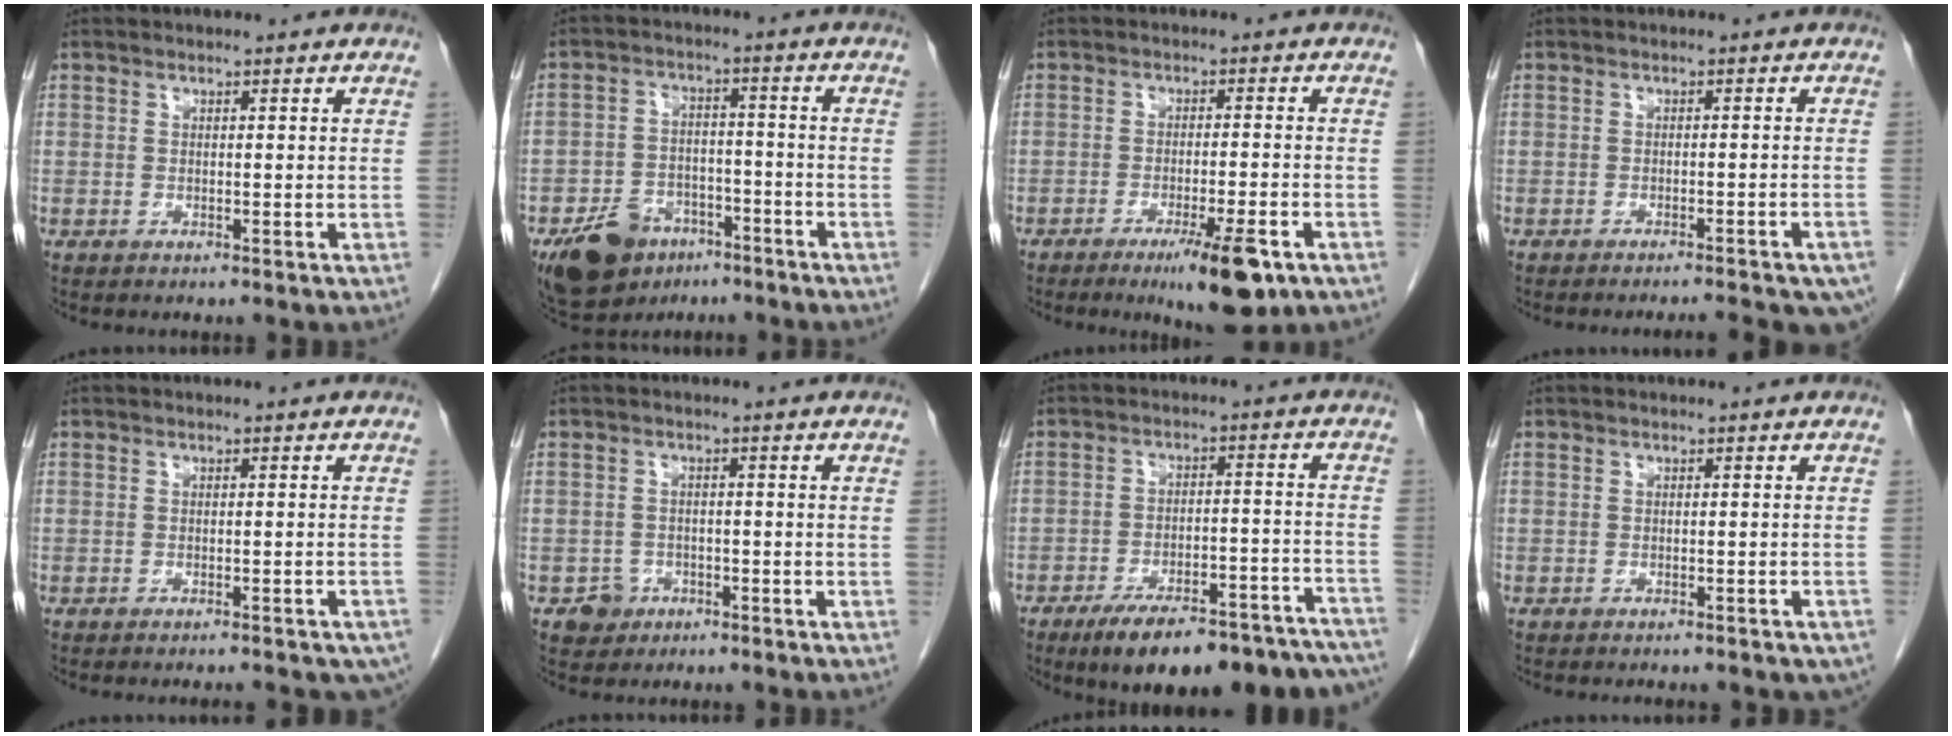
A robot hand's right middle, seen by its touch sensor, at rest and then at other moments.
{"total": 10.2, "force": [-6.7, 6.1, 4.6], "torque": [-0.087, 0.005, -0.107]}
{"total": 8.4, "force": [-4.8, 1.0, 6.8], "torque": [-0.102, -0.016, -0.068]}
{"total": 10.6, "force": [-9.2, 1.4, 5.1], "torque": [-0.045, -0.008, -0.098]}
{"total": 8.4, "force": [-7.4, 1.9, 3.6], "torque": [-0.042, -0.010, -0.077]}
{"total": 2.9, "force": [-1.6, 2.4, 0.3], "torque": [-0.001, 0.012, -0.023]}
{"total": 21.2, "force": [-17.6, 5.1, 10.5], "torque": [-0.096, 0.018, -0.239]}
{"total": 6.5, "force": [-5.7, 2.0, 2.6], "torque": [-0.032, -0.005, -0.058]}